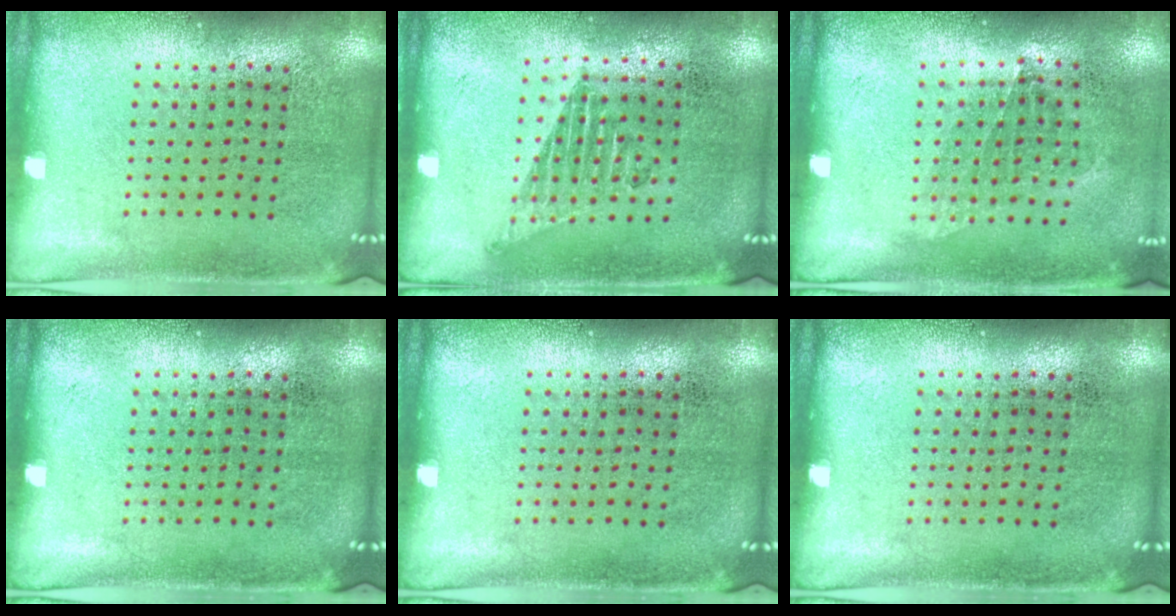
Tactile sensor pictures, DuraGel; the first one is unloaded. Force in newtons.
{"total": 1.2, "press": 1.0, "slide": 0.6}
{"total": 1.0, "press": 0.8, "slide": 0.6}
{"total": 0.0}
{"total": 0.0}
{"total": 0.0}